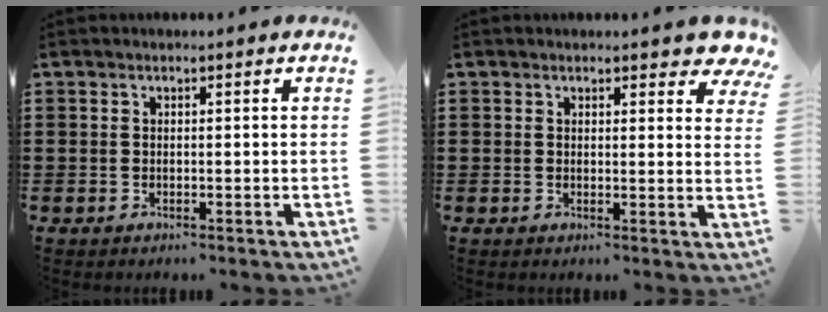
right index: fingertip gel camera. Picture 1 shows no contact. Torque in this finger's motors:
{"motor_torque": [0.51, 0.15, 0.12, 0.03]}